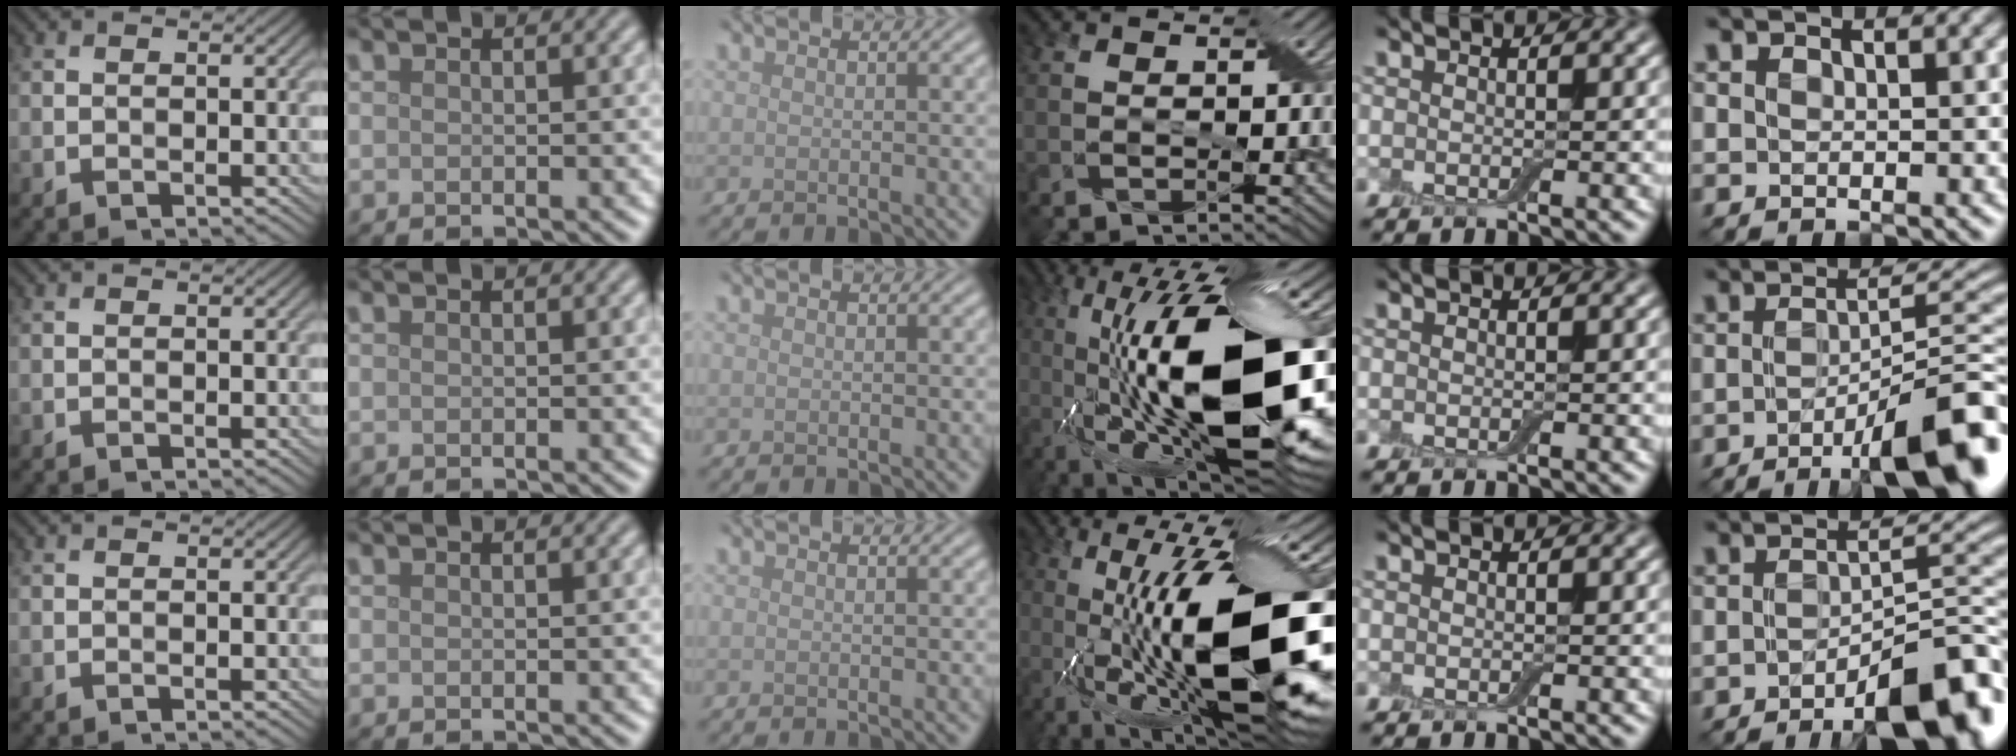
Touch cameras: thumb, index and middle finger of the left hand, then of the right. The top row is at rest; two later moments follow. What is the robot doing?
{"motion": "close", "object": "airpods case & airpods"}